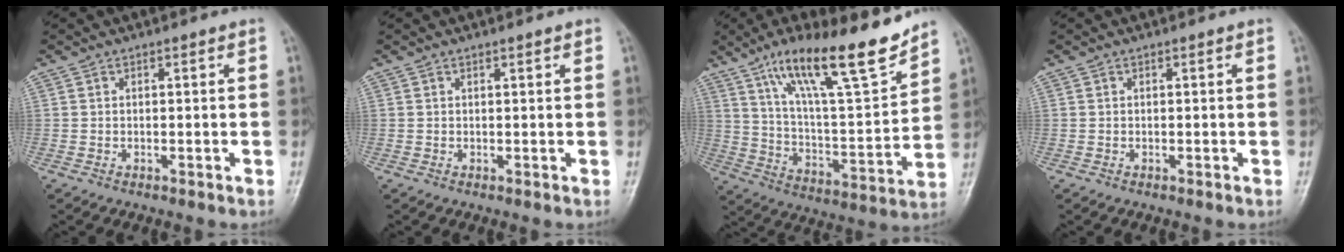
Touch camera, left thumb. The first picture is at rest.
{"total": 0.6, "force": [0.4, 0.1, 0.4], "torque": [-0.007, -0.001, 0.006]}
{"total": 20.9, "force": [14.5, 4.3, 14.4], "torque": [-0.210, -0.066, 0.246]}
{"total": 0.0}